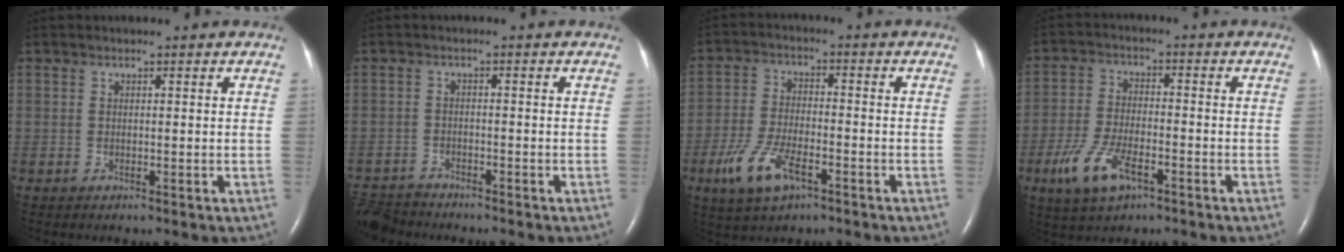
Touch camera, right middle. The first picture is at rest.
{"total": 6.0, "force": [-5.9, 1.1, 0.5], "torque": [-0.012, -0.012, -0.110]}
{"total": 8.6, "force": [-4.4, 3.2, 6.6], "torque": [-0.146, -0.008, -0.081]}
{"total": 8.4, "force": [-4.3, 3.2, 6.5], "torque": [-0.145, -0.008, -0.079]}